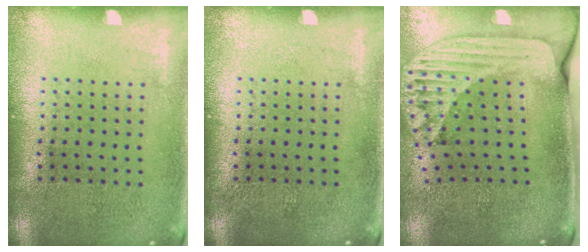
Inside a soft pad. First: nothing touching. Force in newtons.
{"total": 0.0}
{"total": 2.5, "press": 1.8, "slide": 1.7}